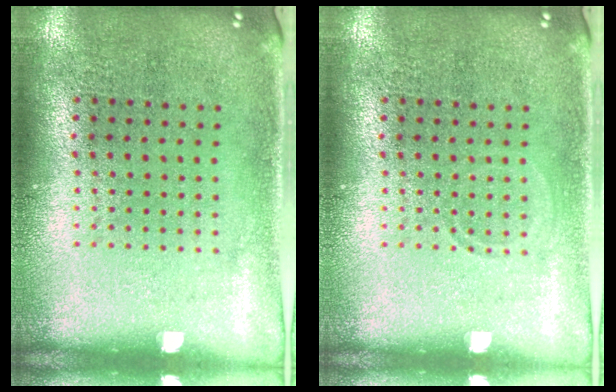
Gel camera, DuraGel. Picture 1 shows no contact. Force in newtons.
{"total": 0.6, "press": 0.5, "slide": 0.2}